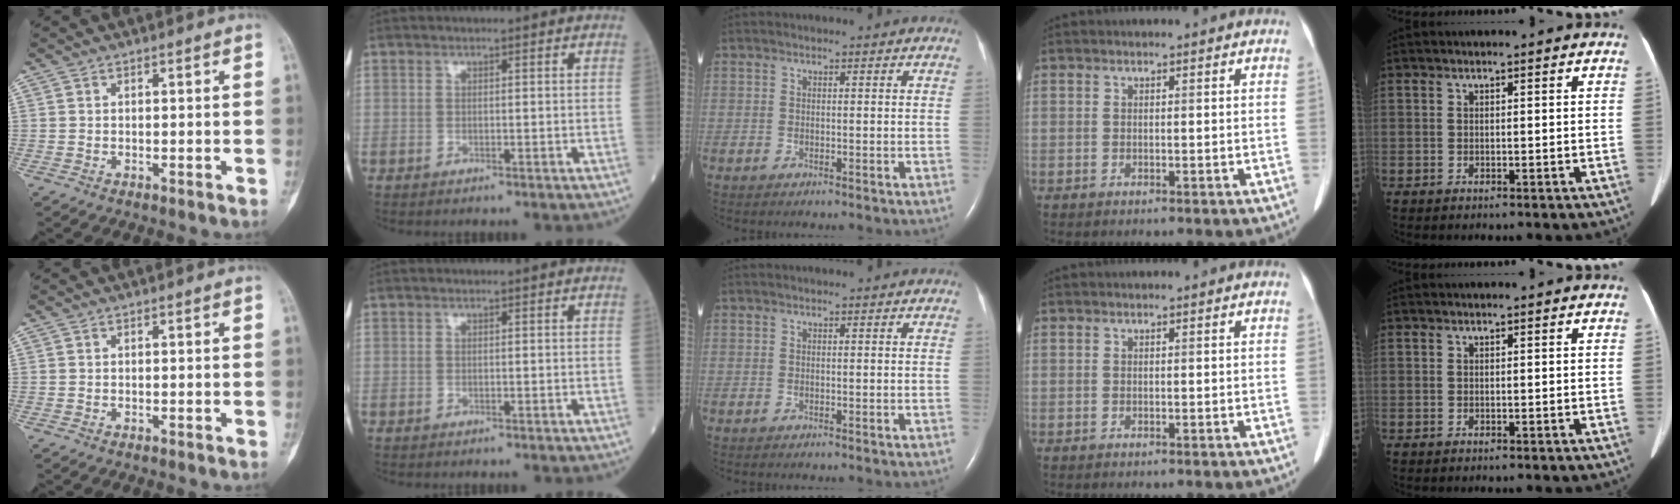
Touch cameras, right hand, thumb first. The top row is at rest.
{}